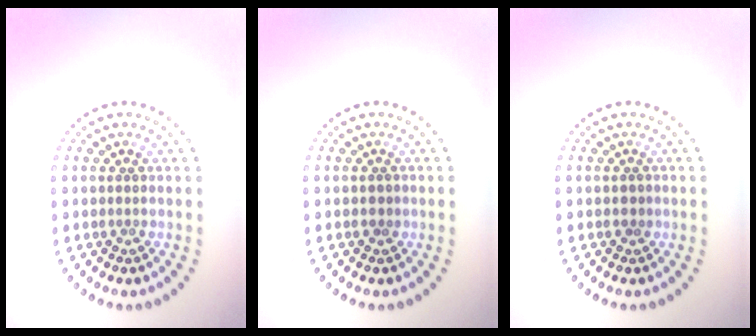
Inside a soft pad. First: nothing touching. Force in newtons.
{"total": 0.7, "press": 0.7, "slide": 0.3}
{"total": 0.7, "press": 0.7, "slide": 0.3}